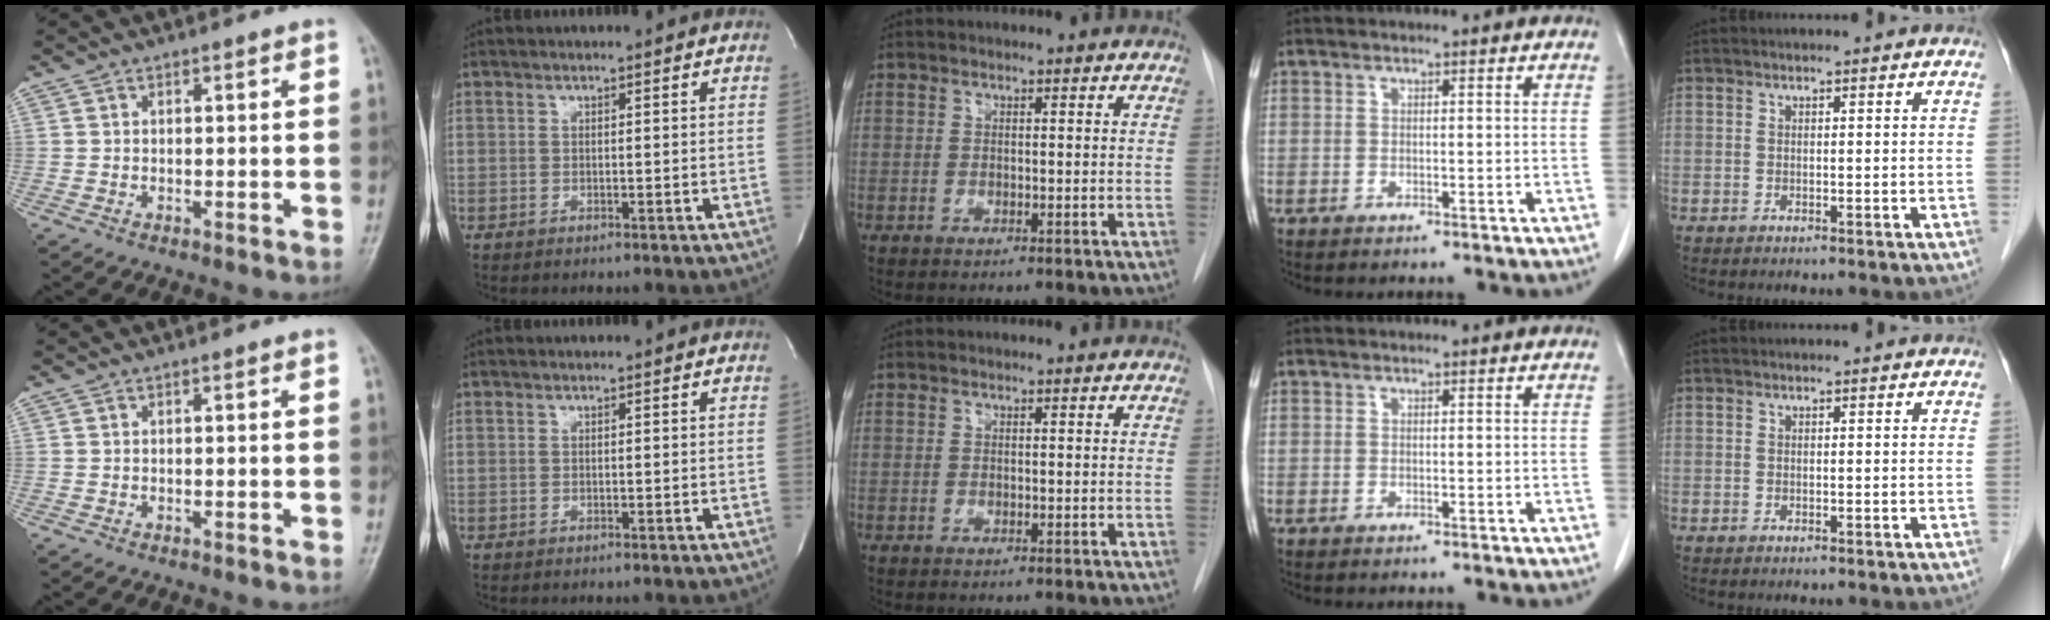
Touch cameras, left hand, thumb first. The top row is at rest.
{}